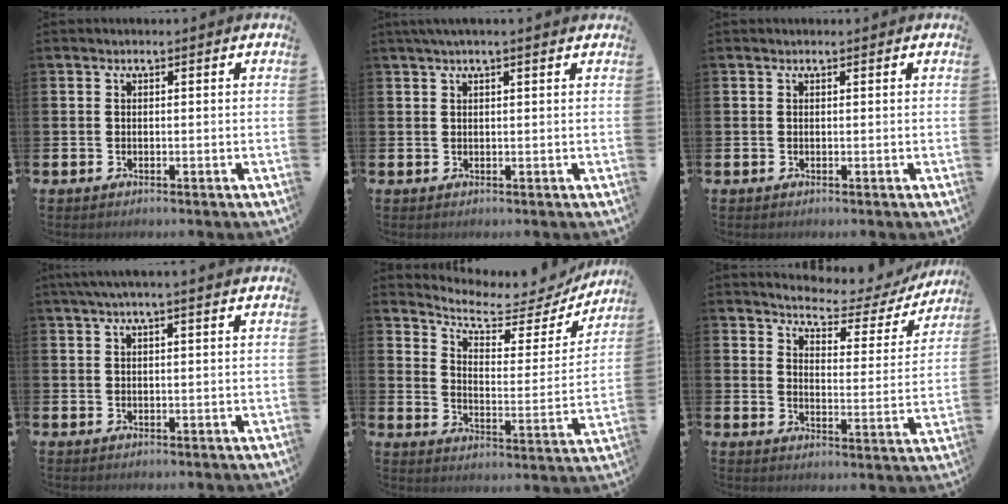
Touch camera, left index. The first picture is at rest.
{"total": 1.7, "force": [1.3, -0.1, 1.1], "torque": [-0.017, 0.000, 0.022]}
{"total": 0.0}
{"total": 2.3, "force": [1.7, -0.1, 1.5], "torque": [-0.035, 0.004, 0.032]}
{"total": 6.0, "force": [5.3, 2.1, 2.0], "torque": [-0.055, -0.047, 0.080]}
{"total": 4.3, "force": [4.0, 1.2, 0.9], "torque": [-0.035, -0.039, 0.059]}